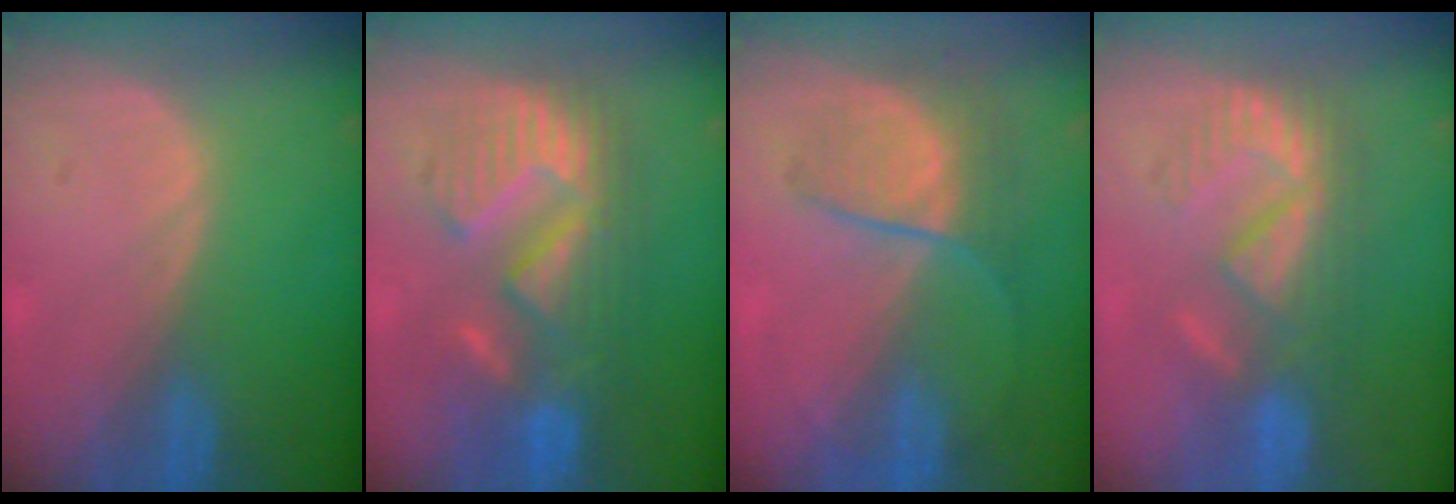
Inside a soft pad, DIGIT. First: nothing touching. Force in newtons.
{"total": 10.4, "press": 10.4, "slide": 0.7}
{"total": 6.6, "press": 6.2, "slide": 2.3}
{"total": 8.3, "press": 7.8, "slide": 2.8}